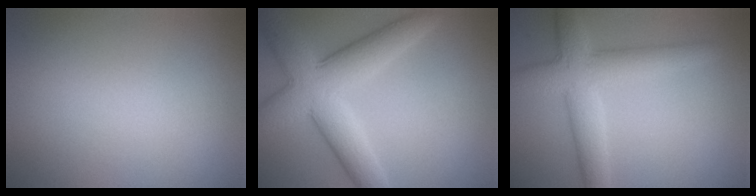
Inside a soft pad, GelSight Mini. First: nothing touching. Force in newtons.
{"total": 7.3, "press": 7.3, "slide": 0.3}
{"total": 6.7, "press": 6.7, "slide": 0.2}